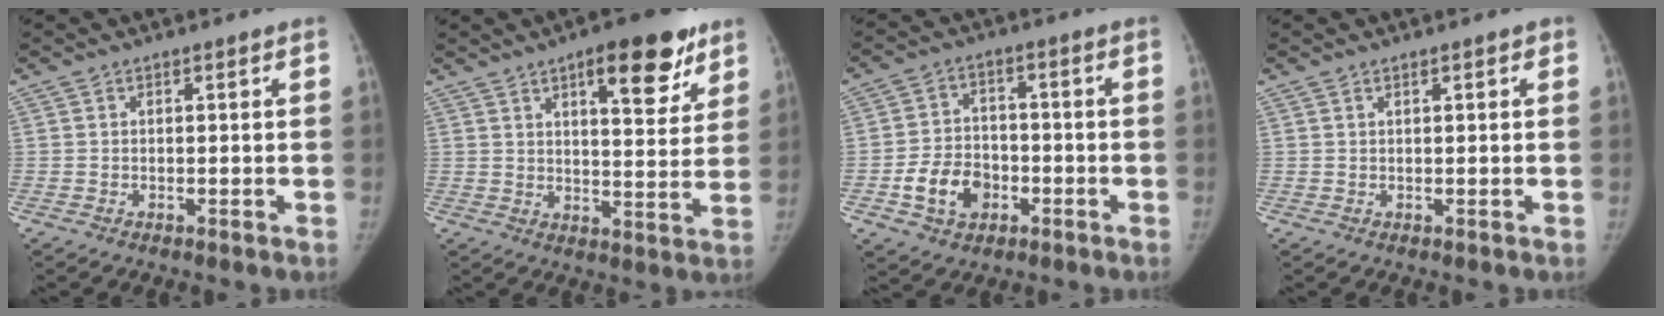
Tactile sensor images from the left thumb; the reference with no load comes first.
{"total": 14.2, "force": [8.2, 5.1, 10.4], "torque": [-0.104, -0.033, 0.113]}
{"total": 9.4, "force": [-3.5, 7.2, 4.9], "torque": [-0.062, 0.020, -0.060]}
{"total": 1.0, "force": [0.6, 0.3, 0.7], "torque": [-0.010, 0.000, 0.007]}